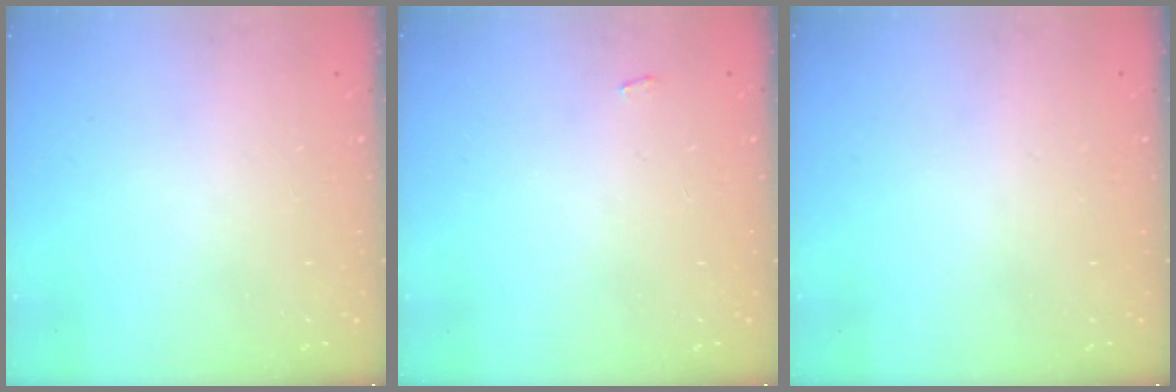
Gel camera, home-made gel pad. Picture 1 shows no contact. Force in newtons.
{"total": 2.2, "press": 2.2, "slide": 0.3}
{"total": 3.6, "press": 1.4, "slide": 3.3}